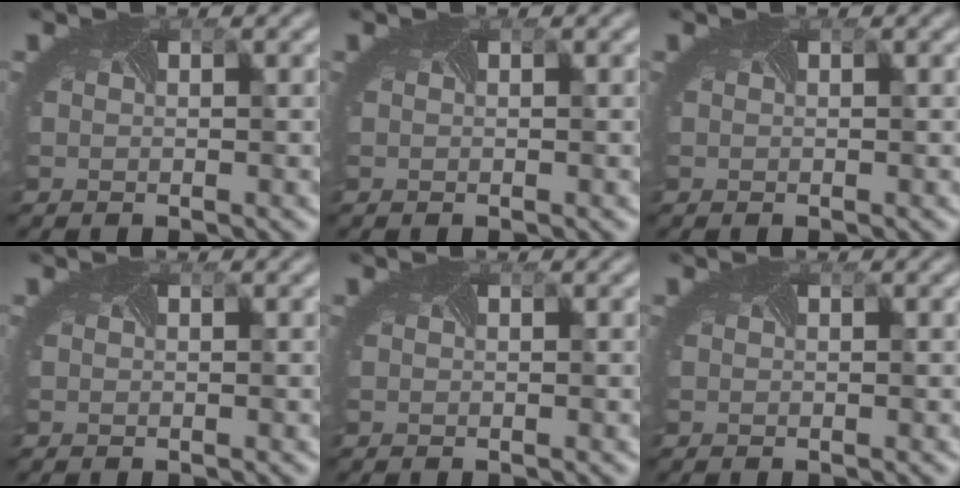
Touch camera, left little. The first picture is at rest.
{"total": 0.0}
{"total": 0.0}
{"total": 0.0}
{"total": 0.0}
{"total": 0.0}